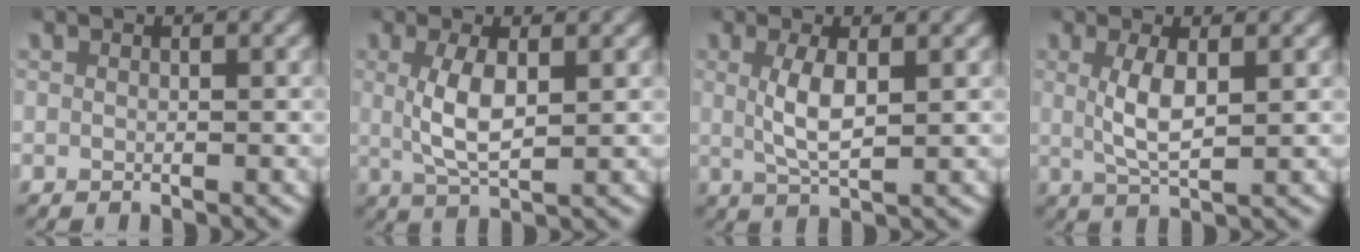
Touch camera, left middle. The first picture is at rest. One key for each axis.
{"total": 3.9, "fx": 0.6, "fy": 1.4, "fz": 3.6, "tx": -0.079, "ty": -0.006, "tz": 0.020}
{"total": 3.2, "fx": 0.5, "fy": 0.8, "fz": 3.1, "tx": -0.066, "ty": -0.008, "tz": 0.018}
{"total": 3.3, "fx": 0.6, "fy": 0.9, "fz": 3.1, "tx": -0.067, "ty": -0.008, "tz": 0.019}